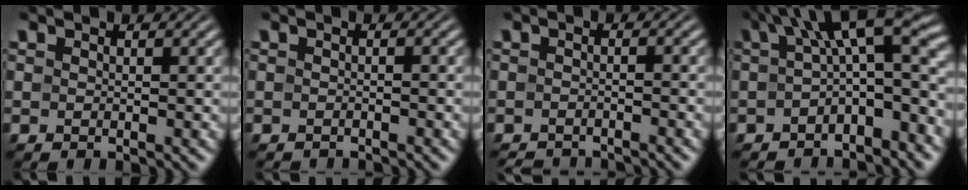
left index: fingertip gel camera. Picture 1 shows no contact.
{"total": 1.1, "force": [-1.1, 0.1, 0.2], "torque": [-0.001, -0.006, -0.018]}
{"total": 3.3, "force": [-3.2, 0.5, 0.7], "torque": [-0.012, -0.009, -0.051]}
{"total": 8.6, "force": [0.1, 3.2, 8.0], "torque": [-0.110, 0.021, -0.013]}